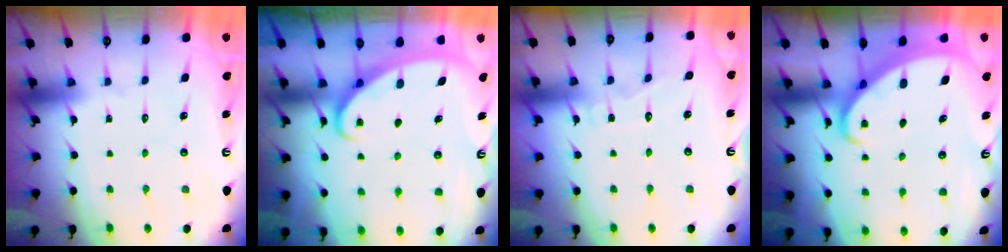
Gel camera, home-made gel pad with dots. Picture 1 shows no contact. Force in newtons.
{"total": 2.4, "press": 2.3, "slide": 0.4}
{"total": 4.5, "press": 4.5, "slide": 0.1}
{"total": 2.8, "press": 2.7, "slide": 0.3}